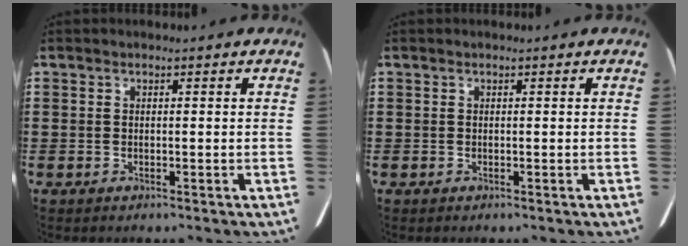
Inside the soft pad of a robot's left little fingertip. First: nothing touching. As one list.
[{"total": 0.0}]